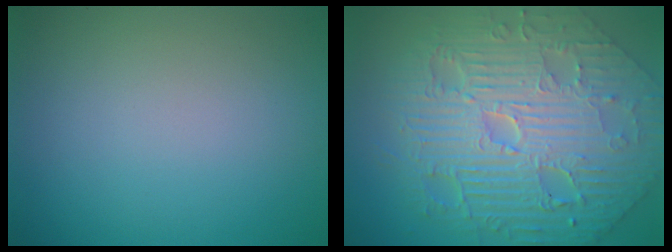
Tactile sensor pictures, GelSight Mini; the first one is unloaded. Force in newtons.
{"total": 11.8, "press": 7.8, "slide": 8.8}